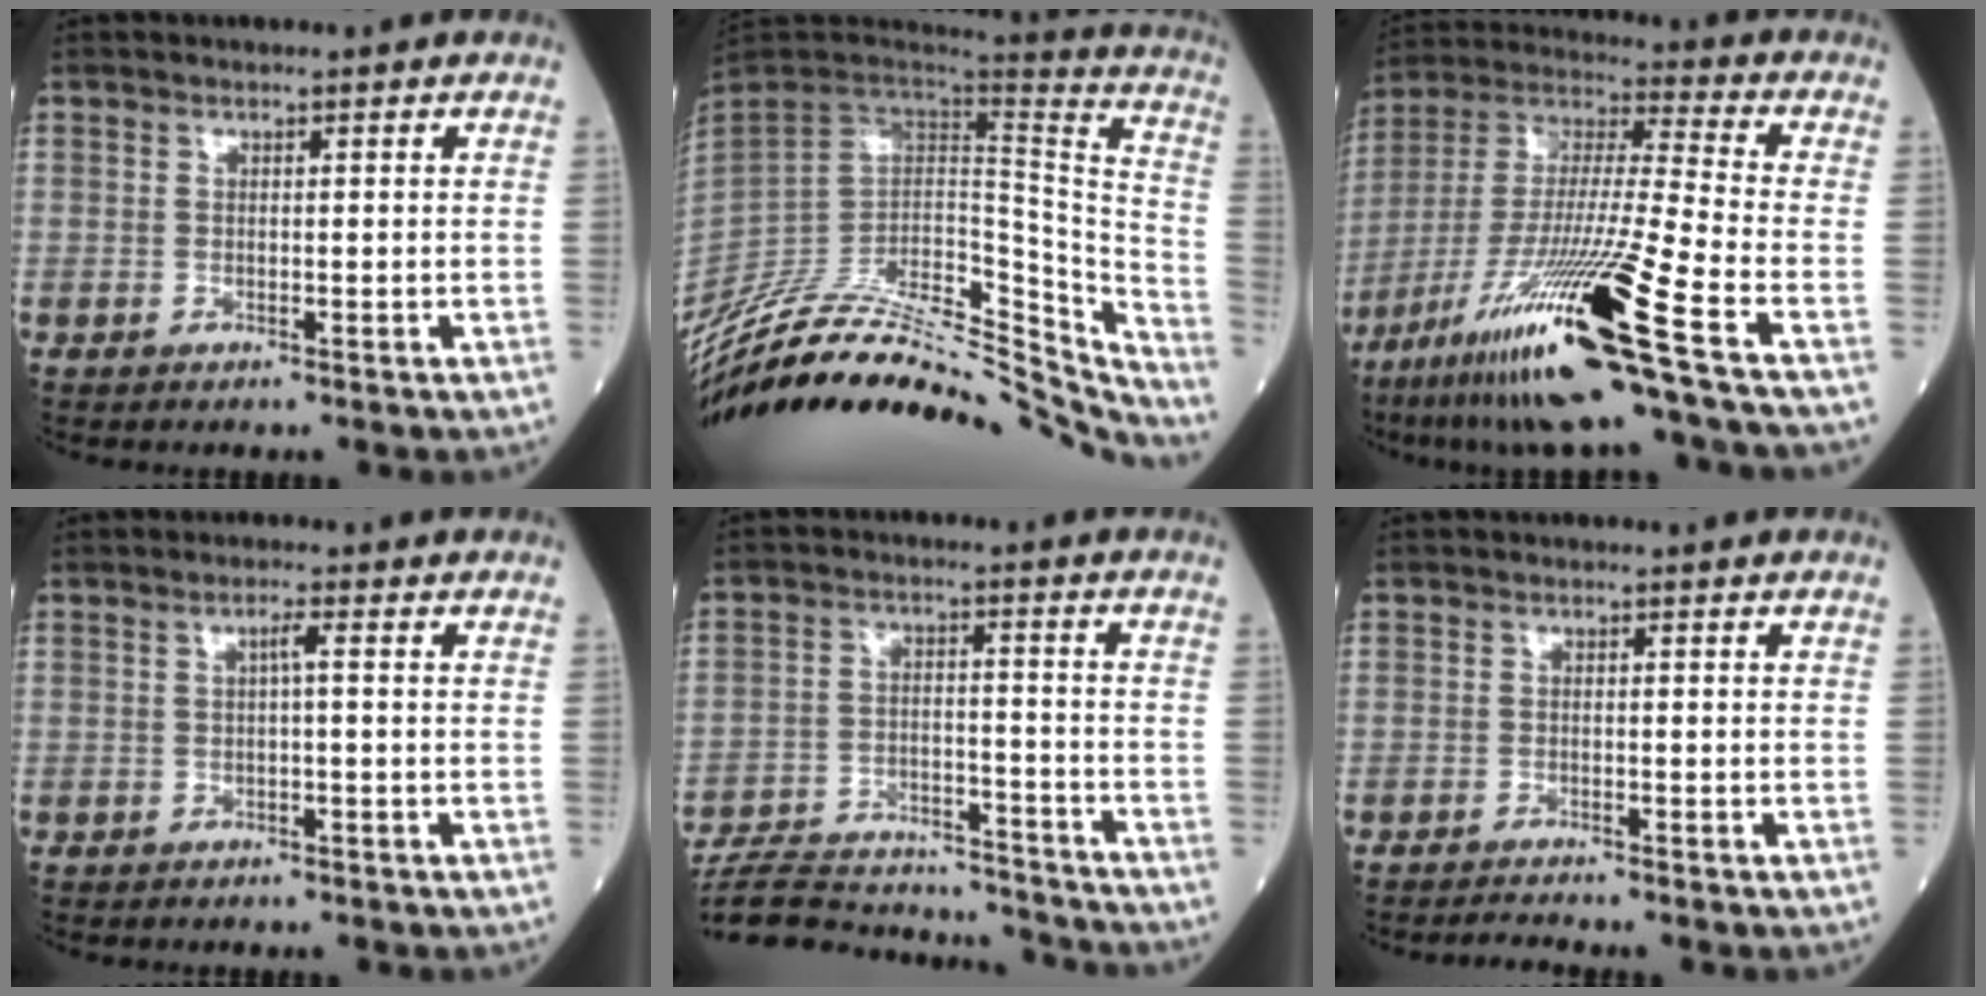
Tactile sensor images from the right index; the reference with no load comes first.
{"total": 41.6, "force": [-36.8, 9.7, 17.0], "torque": [-0.248, -0.052, -0.520]}
{"total": 22.6, "force": [-12.6, -0.9, 18.7], "torque": [-0.369, -0.047, -0.236]}
{"total": 1.4, "force": [0.1, -0.1, 1.4], "torque": [-0.026, 0.003, 0.000]}
{"total": 19.2, "force": [-18.4, 3.0, 4.6], "torque": [-0.106, 0.002, -0.273]}
{"total": 1.8, "force": [-1.7, -0.6, 0.1], "torque": [-0.008, -0.009, -0.032]}